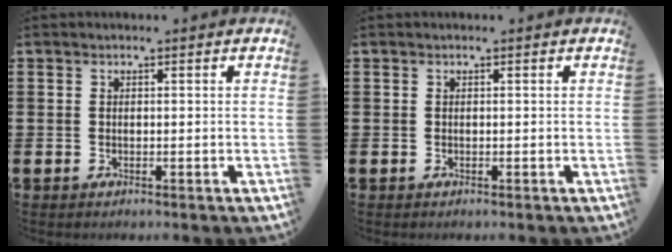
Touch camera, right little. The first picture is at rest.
{"total": 0.0}